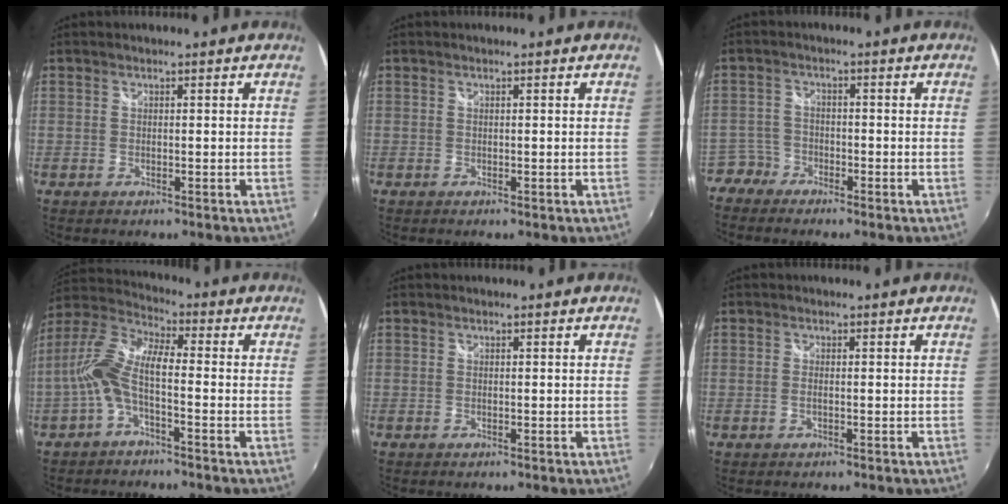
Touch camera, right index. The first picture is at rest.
{"total": 0.0}
{"total": 3.8, "force": [-3.0, 2.3, -0.4], "torque": [-0.001, 0.010, -0.065]}
{"total": 9.3, "force": [-2.1, 3.0, 8.6], "torque": [-0.189, 0.015, -0.045]}
{"total": 0.0}
{"total": 0.9, "force": [-0.3, 0.2, 0.9], "torque": [-0.018, 0.000, -0.006]}